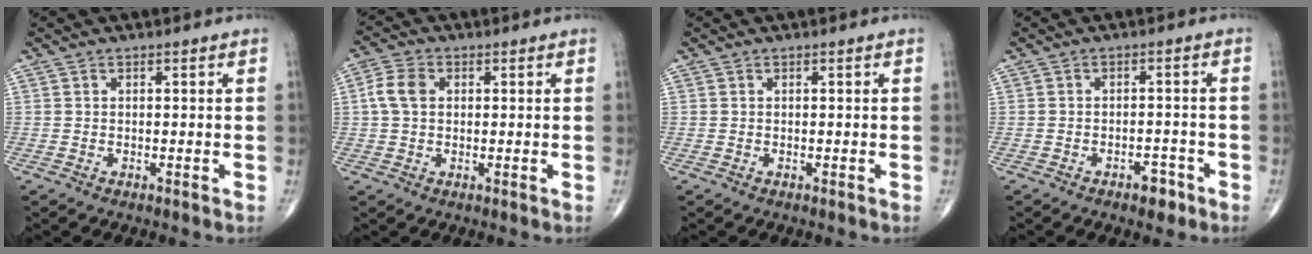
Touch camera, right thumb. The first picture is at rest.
{"total": 5.0, "force": [0.8, 3.5, 3.4], "torque": [-0.074, 0.011, 0.011]}
{"total": 0.0}
{"total": 3.4, "force": [-2.2, 1.6, 2.0], "torque": [-0.017, 0.014, -0.029]}